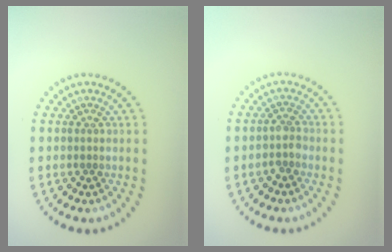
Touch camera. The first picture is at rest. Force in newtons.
{"total": 1.5, "press": 1.2, "slide": 0.9}